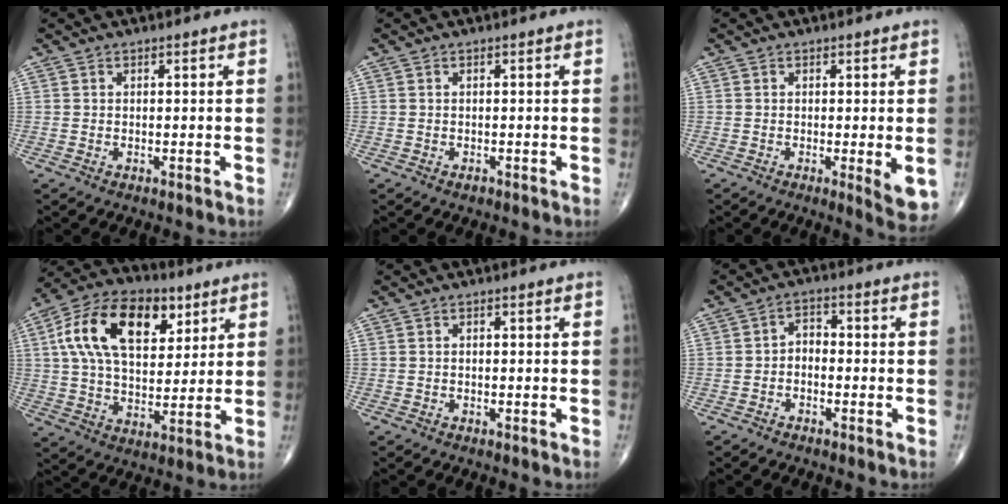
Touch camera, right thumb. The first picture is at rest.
{"total": 0.6, "force": [-0.2, 0.4, 0.3], "torque": [-0.004, -0.001, -0.004]}
{"total": 5.1, "force": [-0.8, 1.1, 4.9], "torque": [-0.068, -0.016, -0.012]}
{"total": 20.0, "force": [7.3, 11.7, 14.6], "torque": [-0.235, -0.006, 0.123]}
{"total": 0.0}
{"total": 2.8, "force": [-1.1, 1.9, 1.7], "torque": [-0.014, 0.017, -0.032]}